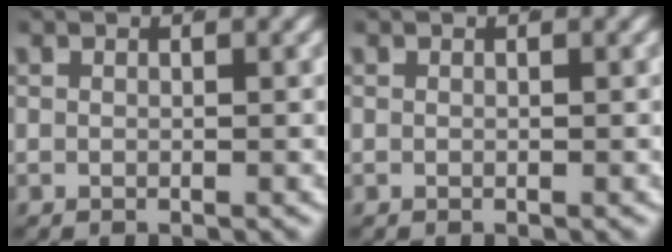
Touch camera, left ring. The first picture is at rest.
{"total": 0.0}